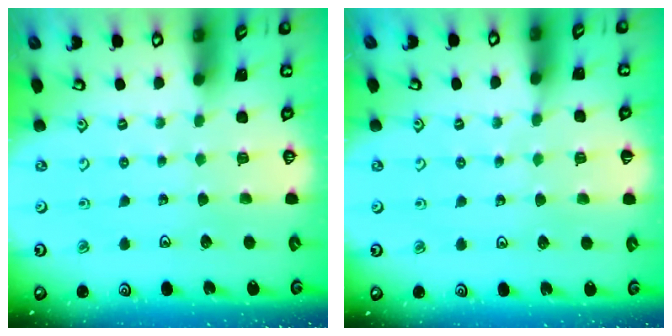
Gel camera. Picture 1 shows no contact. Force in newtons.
{"total": 4.2, "press": 4.1, "slide": 0.6}